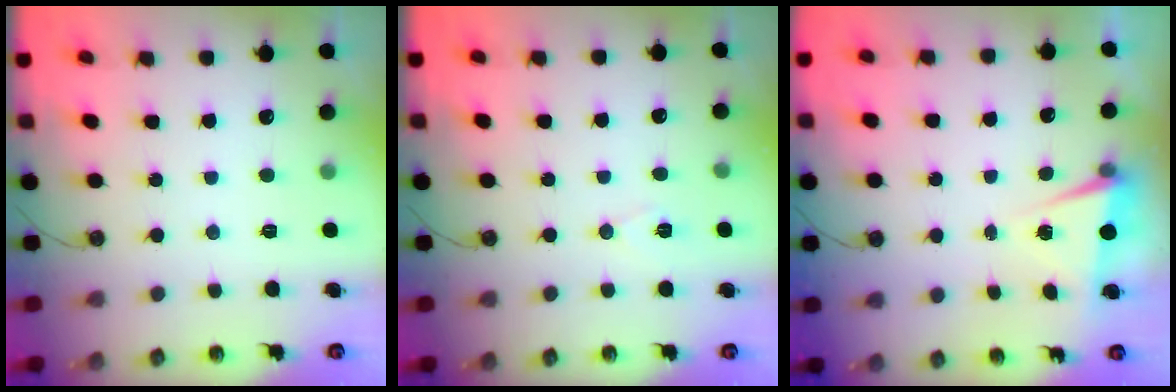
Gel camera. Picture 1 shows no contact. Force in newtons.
{"total": 7.4, "press": 5.8, "slide": 4.5}
{"total": 1.9, "press": 1.4, "slide": 1.3}